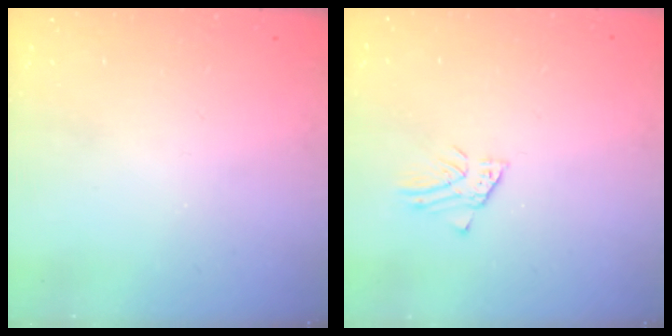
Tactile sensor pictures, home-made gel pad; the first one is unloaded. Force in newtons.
{"total": 1.3, "press": 1.3, "slide": 0.1}